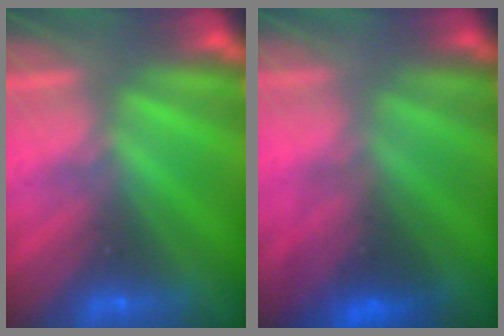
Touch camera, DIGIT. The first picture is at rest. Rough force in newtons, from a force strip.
{"total": 2.3}